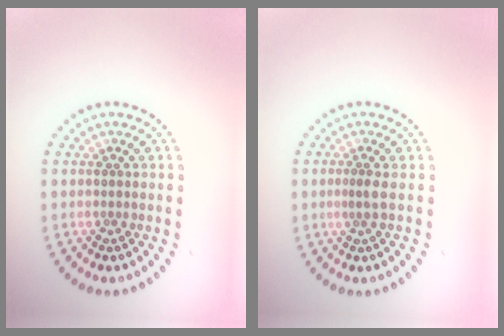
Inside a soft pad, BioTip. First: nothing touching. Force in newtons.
{"total": 1.1, "press": 0.7, "slide": 0.8}